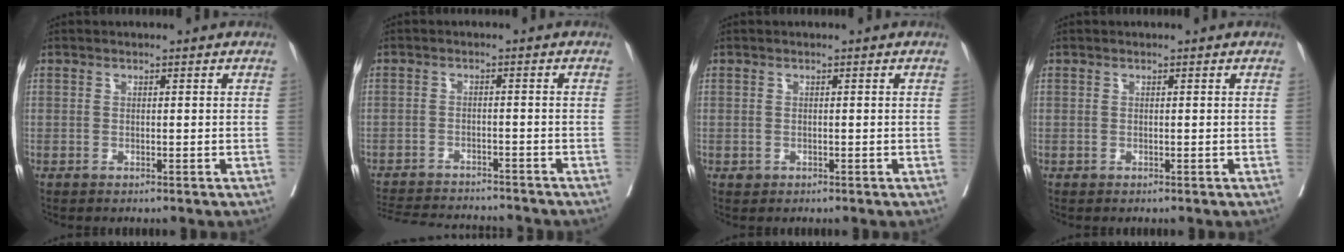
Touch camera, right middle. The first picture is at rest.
{"total": 13.2, "force": [-12.4, 2.2, 3.9], "torque": [-0.076, -0.002, -0.171]}
{"total": 0.6, "force": [-0.2, 0.6, 0.1], "torque": [-0.002, 0.002, -0.001]}
{"total": 0.0}